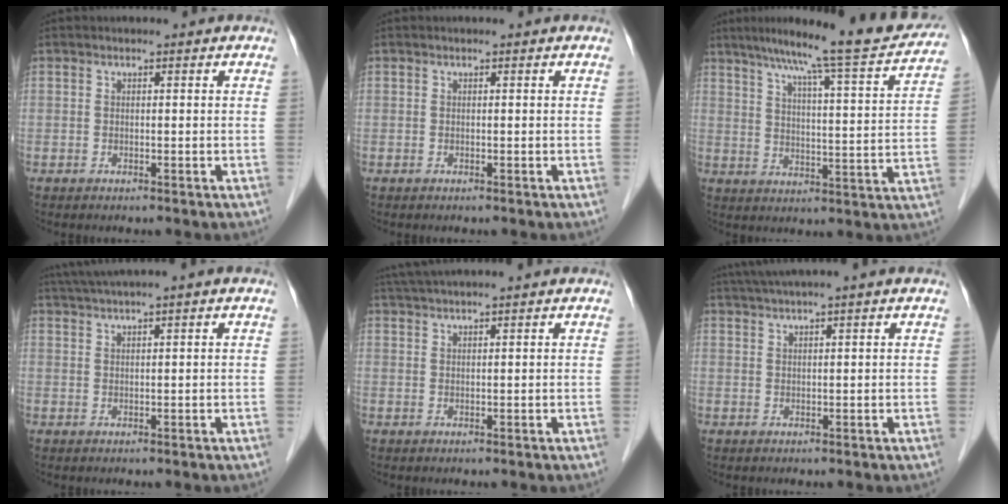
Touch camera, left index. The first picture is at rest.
{"total": 0.0}
{"total": 18.7, "force": [16.4, 0.4, 9.1], "torque": [-0.136, -0.015, 0.219]}
{"total": 5.3, "force": [4.1, -1.0, 3.2], "torque": [-0.059, 0.031, 0.075]}
{"total": 7.1, "force": [6.2, -0.7, 3.4], "torque": [-0.055, 0.044, 0.095]}
{"total": 6.2, "force": [4.9, -1.1, 3.6], "torque": [-0.058, 0.035, 0.081]}